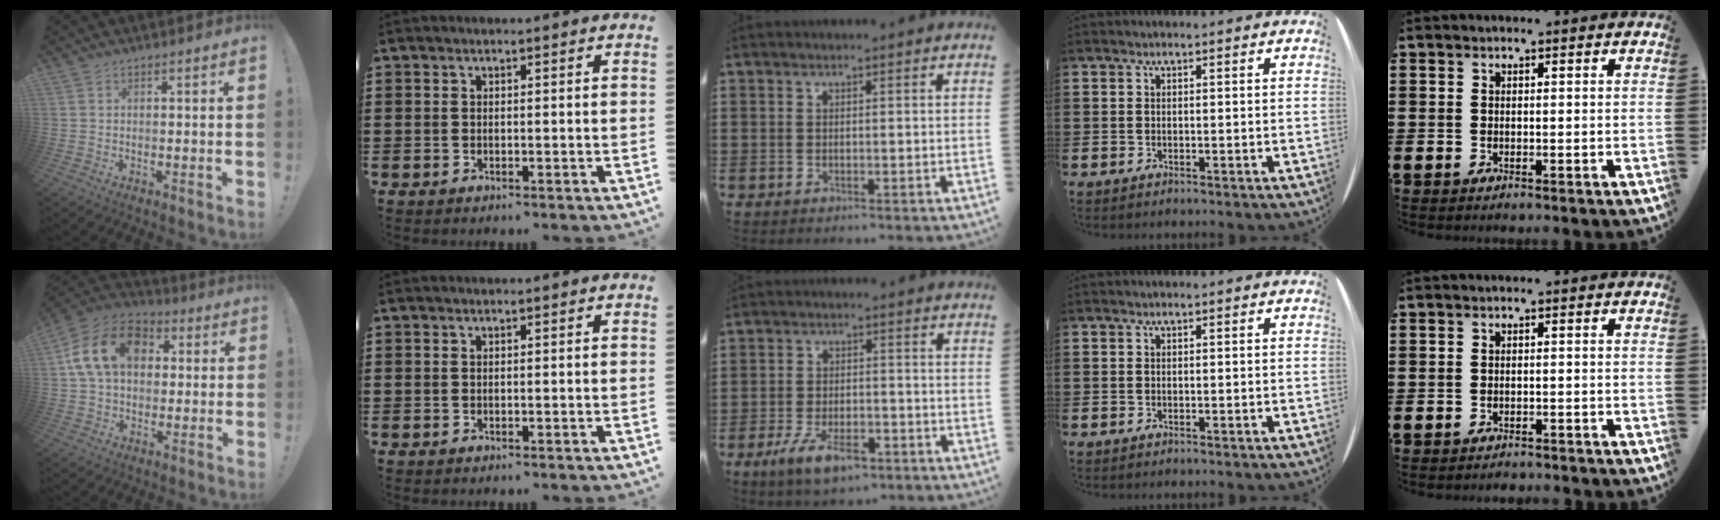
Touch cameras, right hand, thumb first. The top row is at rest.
{"thumb": {"total": 16.9, "force": [4.5, 12.0, 10.9], "torque": [-0.178, 0.011, 0.087]}, "middle": {"total": 6.2, "force": [-3.9, 2.5, 4.1], "torque": [-0.084, 0.004, -0.072]}, "little": {"total": 1.0, "force": [-1.0, 0.0, -0.1], "torque": [-0.001, 0.001, -0.020]}}